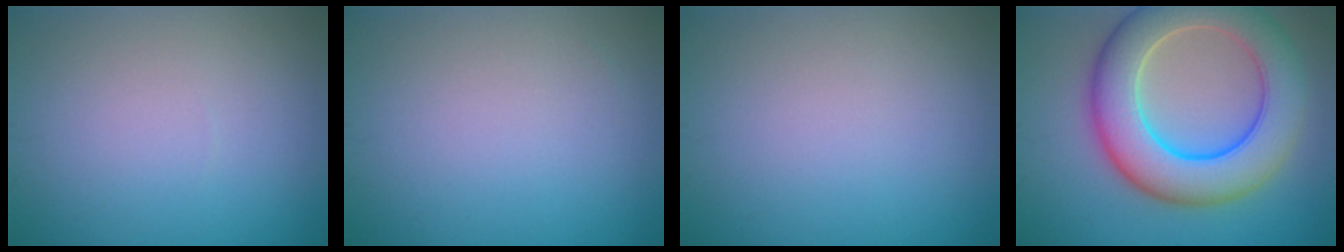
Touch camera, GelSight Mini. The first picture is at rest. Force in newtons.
{"total": 0.0}
{"total": 0.0}
{"total": 10.3, "press": 10.3, "slide": 0.5}